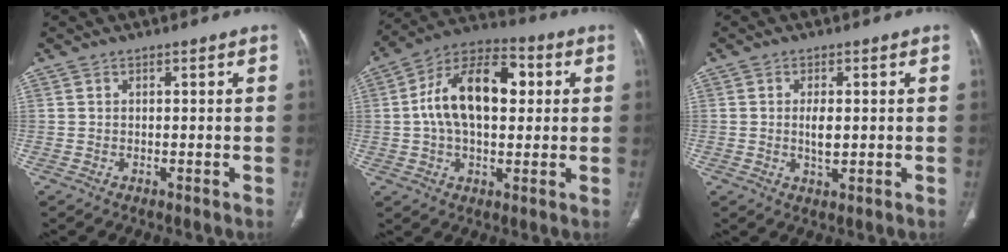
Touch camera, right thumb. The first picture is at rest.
{"total": 17.3, "force": [2.4, 10.0, 14.0], "torque": [-0.224, 0.028, 0.035]}
{"total": 3.4, "force": [0.1, 1.5, 3.0], "torque": [-0.055, -0.004, 0.006]}